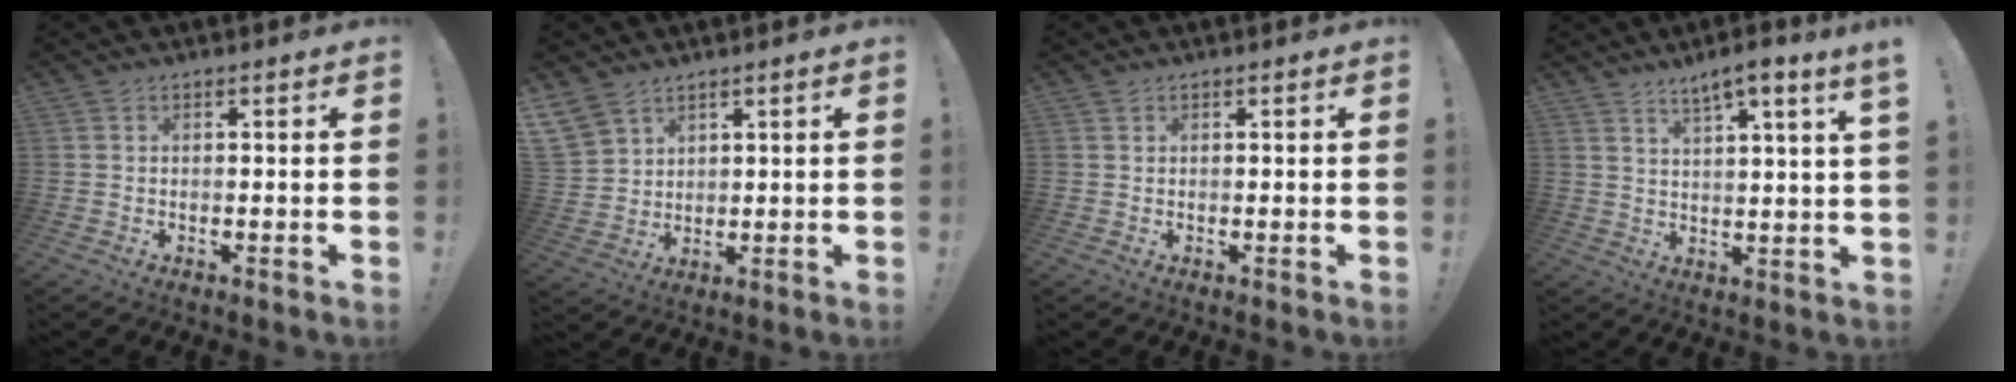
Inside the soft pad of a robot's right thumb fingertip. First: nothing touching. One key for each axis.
{"total": 7.4, "fx": 5.5, "fy": 4.4, "fz": 2.1, "tx": -0.038, "ty": -0.032, "tz": 0.113}
{"total": 0.8, "fx": 0.6, "fy": 0.5, "fz": 0.1, "tx": 0.005, "ty": -0.003, "tz": 0.010}
{"total": 6.6, "fx": 4.4, "fy": -0.7, "fz": 4.9, "tx": -0.073, "ty": -0.028, "tz": 0.068}